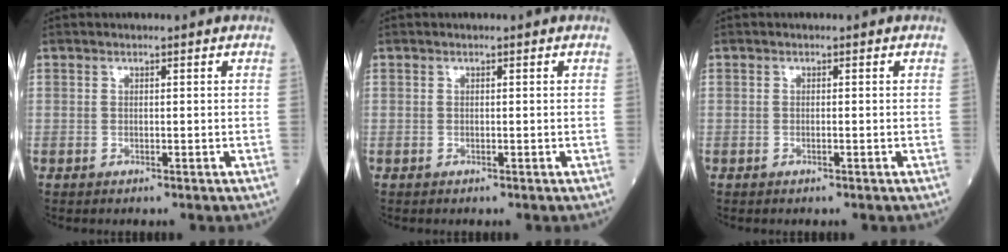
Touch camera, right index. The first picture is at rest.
{"total": 0.0}
{"total": 0.7, "force": [-0.3, 0.3, 0.6], "torque": [-0.018, -0.002, -0.005]}